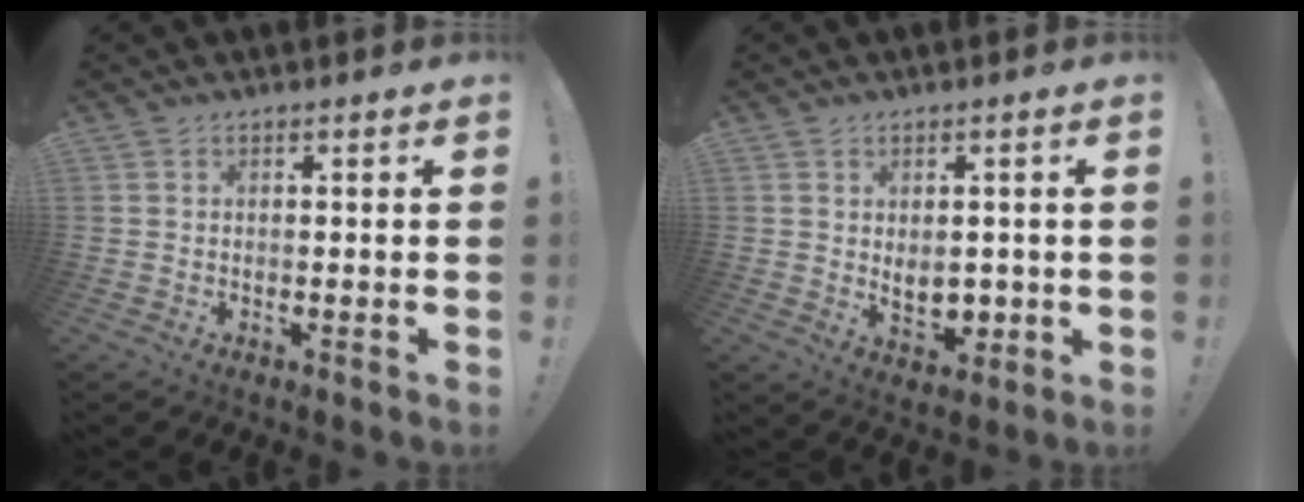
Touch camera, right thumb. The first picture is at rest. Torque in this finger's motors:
{"motor_torque": [-0.25, 0.25, 0.31, 0.40, -0.01]}